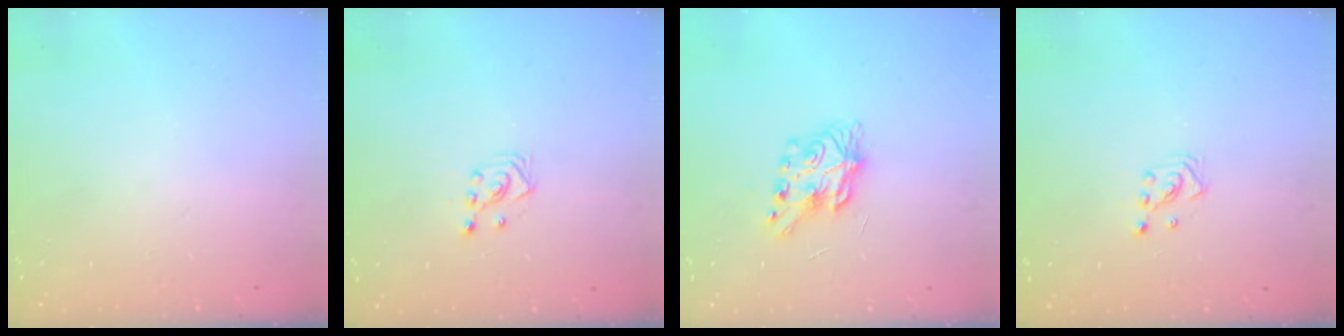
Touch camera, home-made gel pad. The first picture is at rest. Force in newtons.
{"total": 2.9, "press": 2.7, "slide": 1.0}
{"total": 7.8, "press": 7.8, "slide": 0.1}
{"total": 2.6, "press": 2.6, "slide": 0.3}